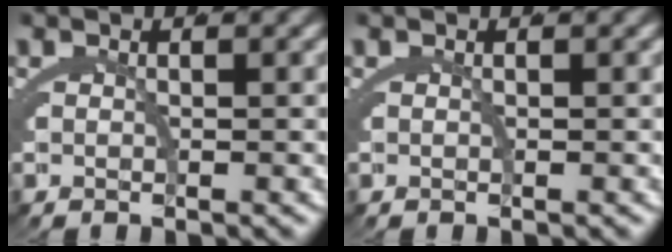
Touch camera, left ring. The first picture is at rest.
{"total": 0.0}